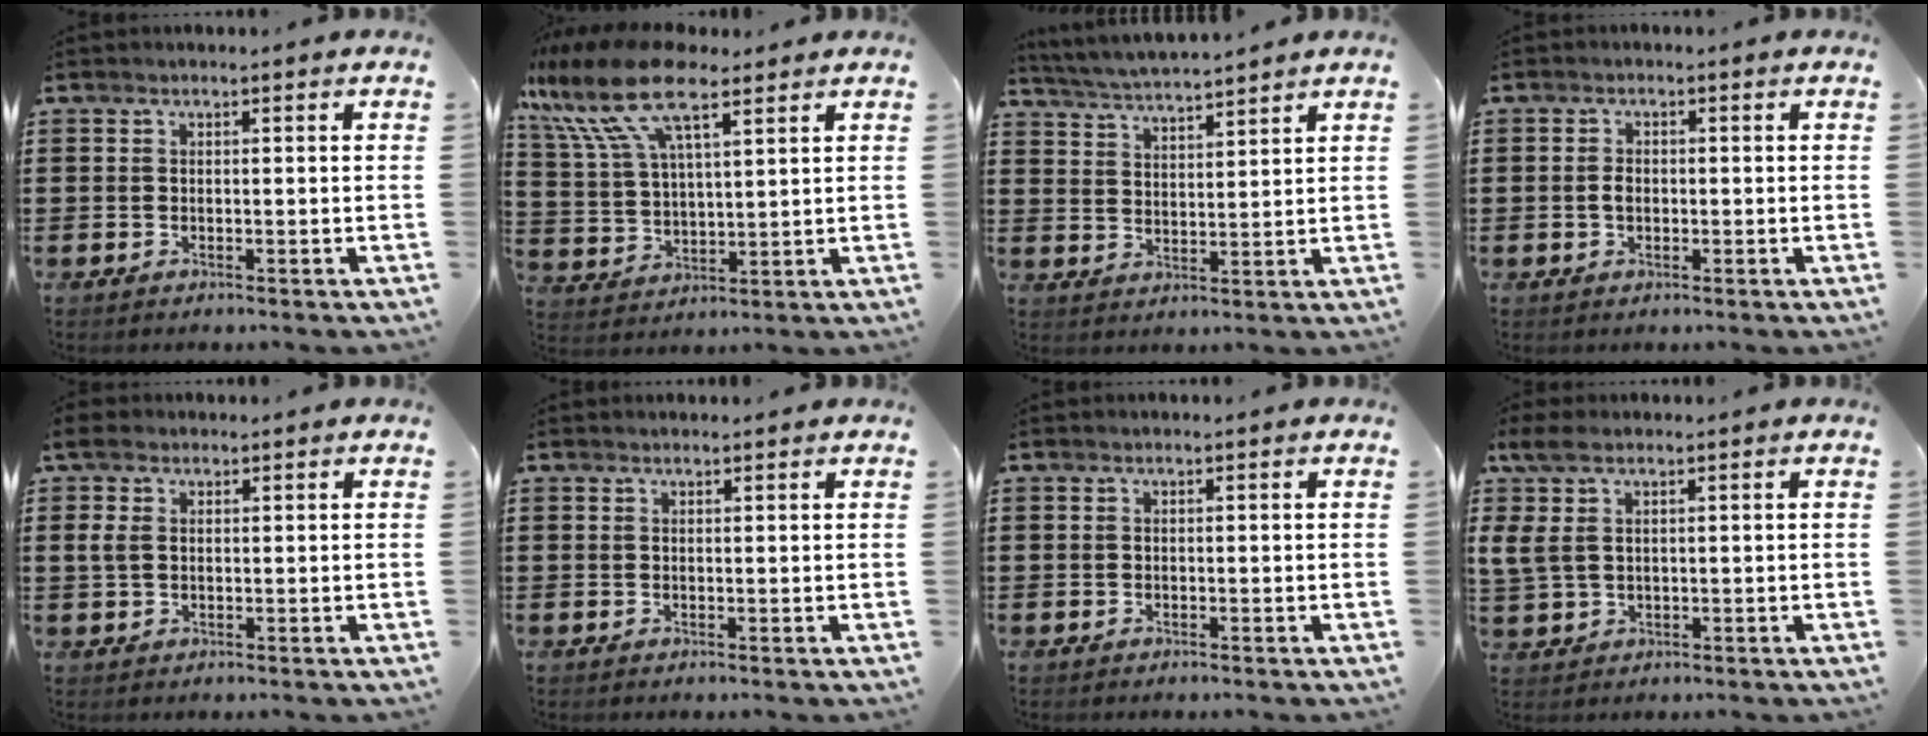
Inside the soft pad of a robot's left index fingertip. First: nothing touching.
{"total": 14.6, "force": [9.0, 5.7, 10.0], "torque": [-0.234, -0.010, 0.158]}
{"total": 4.2, "force": [4.1, -0.5, 0.7], "torque": [-0.031, -0.023, 0.070]}
{"total": 1.8, "force": [-0.2, 1.1, 1.4], "torque": [-0.030, 0.004, -0.005]}
{"total": 3.4, "force": [1.1, 2.2, 2.4], "torque": [-0.058, 0.008, 0.017]}
{"total": 0.6, "force": [0.6, 0.1, 0.1], "torque": [-0.003, -0.001, 0.012]}
{"total": 0.0}
{"total": 4.7, "force": [1.6, 2.8, 3.5], "torque": [-0.097, 0.003, 0.023]}